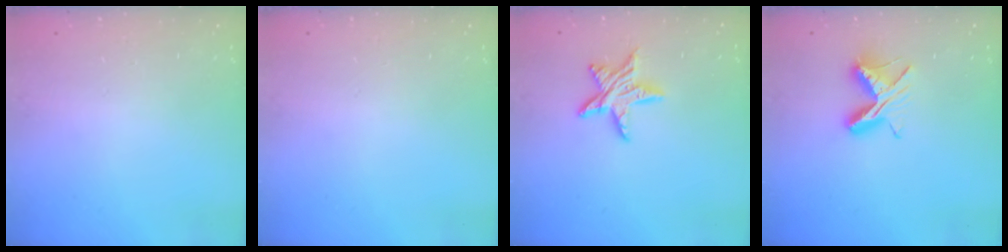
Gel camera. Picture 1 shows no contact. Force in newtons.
{"total": 0.0}
{"total": 9.8, "press": 9.8, "slide": 0.6}
{"total": 7.8, "press": 7.7, "slide": 0.9}